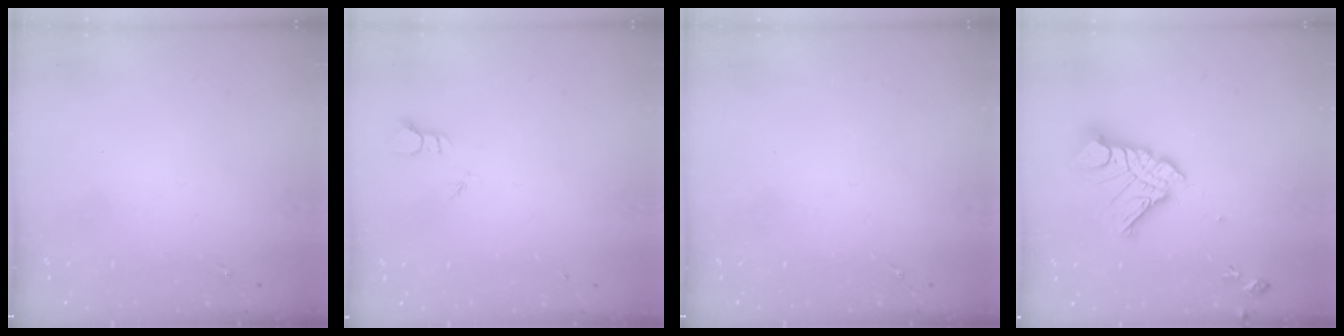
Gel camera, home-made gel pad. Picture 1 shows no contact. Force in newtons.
{"total": 1.8, "press": 1.8, "slide": 0.0}
{"total": 0.0}
{"total": 15.2, "press": 15.1, "slide": 1.6}